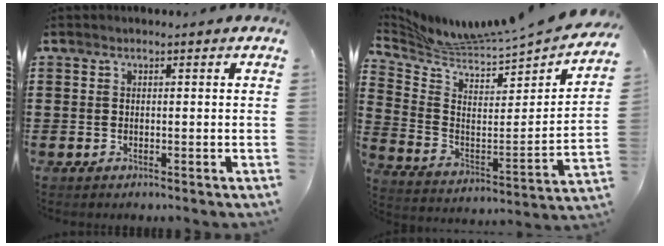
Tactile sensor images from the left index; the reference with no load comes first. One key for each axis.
{"total": 4.9, "fx": 4.7, "fy": -0.5, "fz": 1.4, "tx": -0.059, "ty": -0.064, "tz": 0.073}